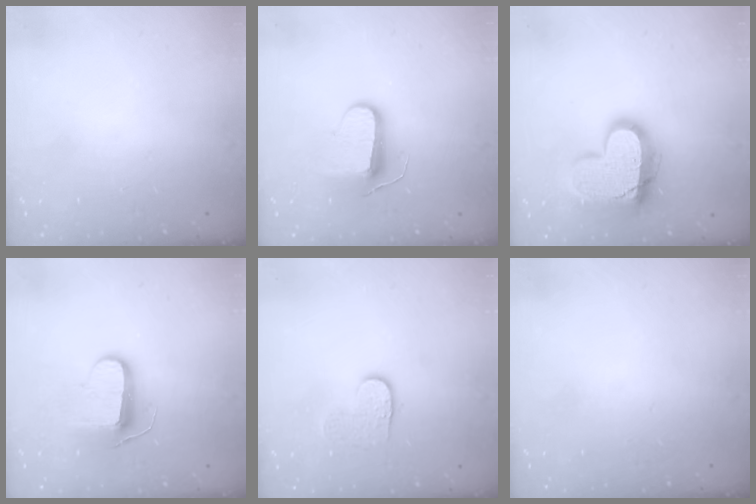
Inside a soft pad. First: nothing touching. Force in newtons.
{"total": 9.2, "press": 9.2, "slide": 0.3}
{"total": 18.2, "press": 18.2, "slide": 1.4}
{"total": 9.7, "press": 9.7, "slide": 0.4}
{"total": 4.0, "press": 3.9, "slide": 0.4}
{"total": 0.0}